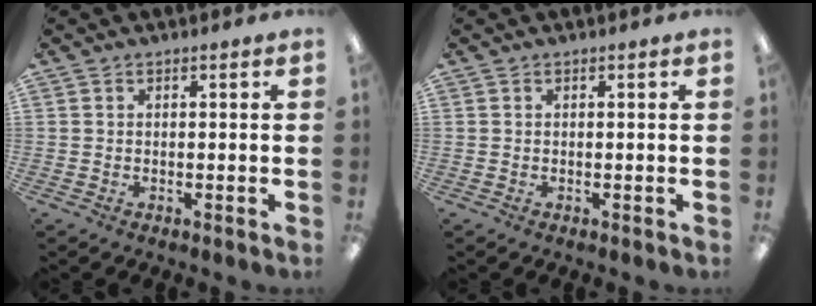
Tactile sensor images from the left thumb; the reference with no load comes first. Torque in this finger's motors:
{"motor_torque": [0.00, 0.01, -0.03, 0.01, 0.00]}